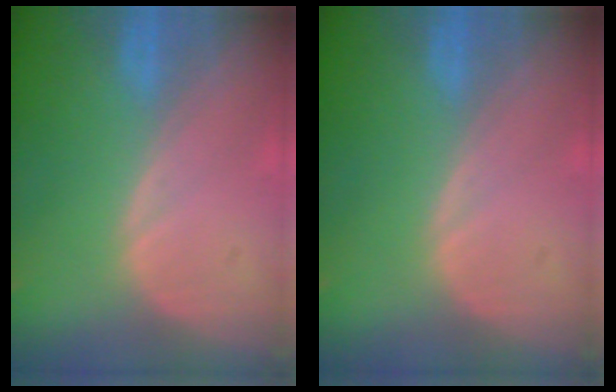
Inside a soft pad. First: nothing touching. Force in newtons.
{"total": 0.0}